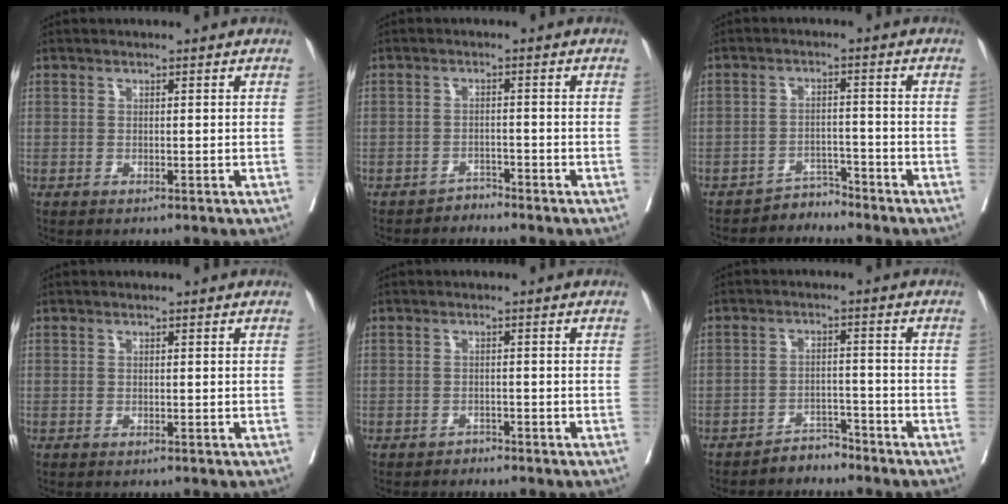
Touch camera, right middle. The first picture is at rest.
{"total": 1.7, "force": [-1.6, 0.0, -0.5], "torque": [0.015, -0.006, -0.026]}
{"total": 3.0, "force": [-2.8, 0.3, -1.0], "torque": [0.025, -0.001, -0.045]}
{"total": 0.0}
{"total": 1.0, "force": [-1.0, 0.3, -0.2], "torque": [0.004, -0.002, -0.019]}
{"total": 3.3, "force": [-3.1, 1.0, 0.0], "torque": [0.004, -0.001, -0.051]}